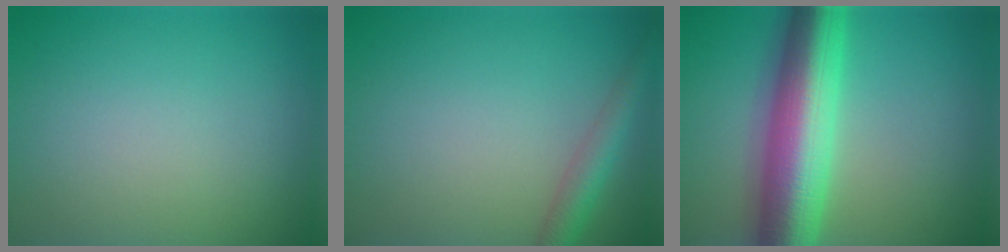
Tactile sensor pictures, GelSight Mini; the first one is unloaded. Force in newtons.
{"total": 2.9, "press": 2.9, "slide": 0.1}
{"total": 11.8, "press": 11.8, "slide": 0.1}